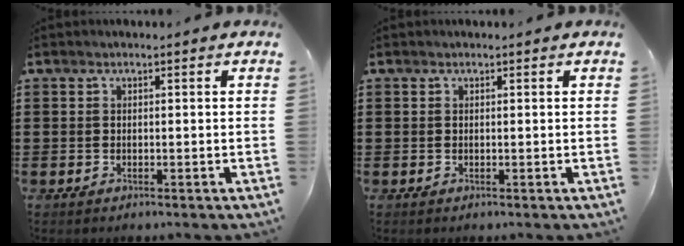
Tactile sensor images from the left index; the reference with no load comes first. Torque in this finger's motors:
{"motor_torque": [0.01, -0.02, -0.10, -0.03]}